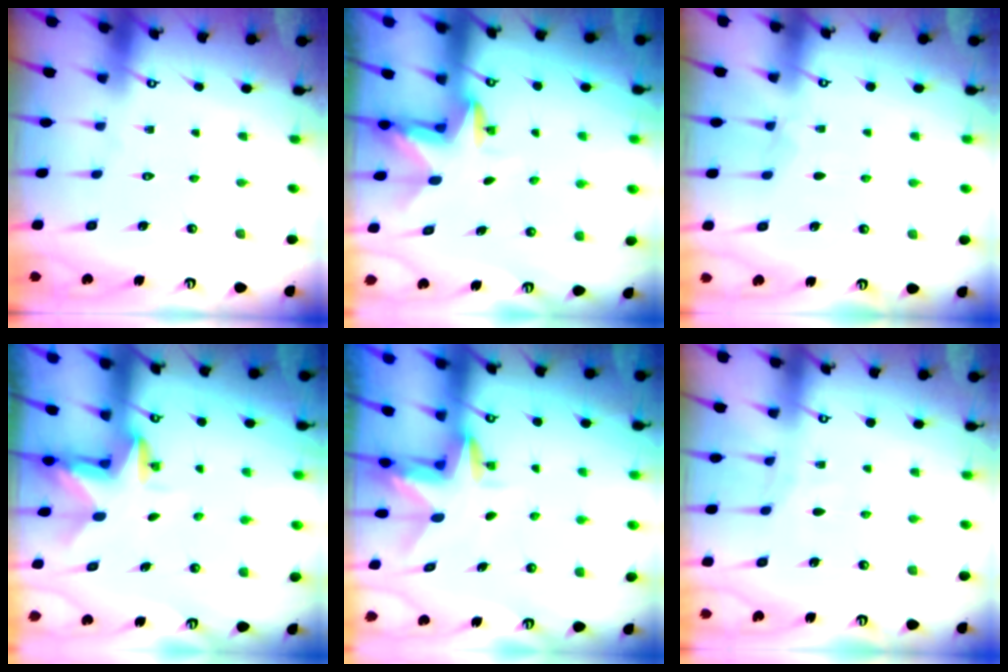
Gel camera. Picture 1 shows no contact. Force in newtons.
{"total": 2.9, "press": 2.9, "slide": 0.1}
{"total": 2.4, "press": 2.4, "slide": 0.3}
{"total": 2.8, "press": 2.8, "slide": 0.2}
{"total": 2.9, "press": 2.9, "slide": 0.2}
{"total": 3.5, "press": 3.5, "slide": 0.4}